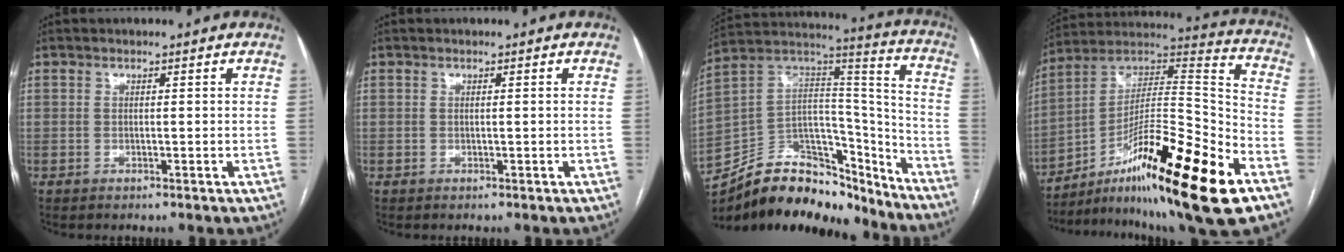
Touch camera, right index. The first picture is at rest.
{"total": 0.0}
{"total": 27.1, "force": [-22.2, 11.3, 10.6], "torque": [-0.204, 0.035, -0.352]}
{"total": 25.1, "force": [-13.8, 1.9, 21.0], "torque": [-0.310, 0.002, -0.226]}